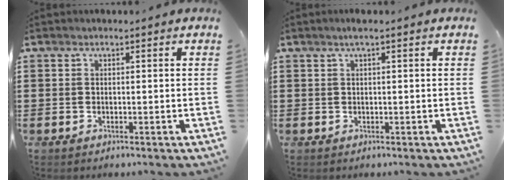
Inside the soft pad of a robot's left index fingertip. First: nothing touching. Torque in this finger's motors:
{"motor_torque": [0.26, -0.20, 0.07, 0.01]}